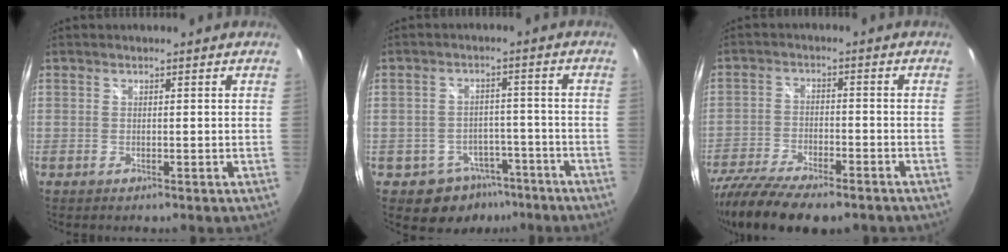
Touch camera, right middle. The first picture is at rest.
{"total": 8.2, "force": [-5.3, 5.9, 1.8], "torque": [-0.042, 0.020, -0.059]}
{"total": 16.4, "force": [-12.9, 4.8, 9.0], "torque": [-0.195, -0.049, -0.221]}